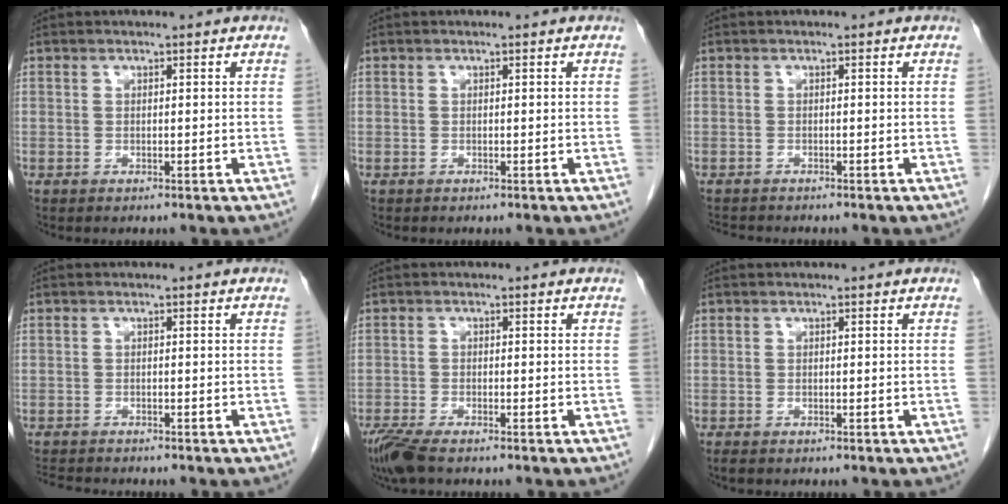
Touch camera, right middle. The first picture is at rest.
{"total": 0.0}
{"total": 2.3, "force": [-2.2, 0.2, 0.5], "torque": [-0.012, -0.011, -0.035]}
{"total": 3.5, "force": [-3.4, 0.1, 0.9], "torque": [-0.016, -0.017, -0.057]}
{"total": 4.8, "force": [-3.7, 0.9, 3.0], "torque": [-0.063, -0.015, -0.068]}
{"total": 1.0, "force": [-0.8, 0.4, 0.5], "torque": [-0.012, -0.003, -0.010]}